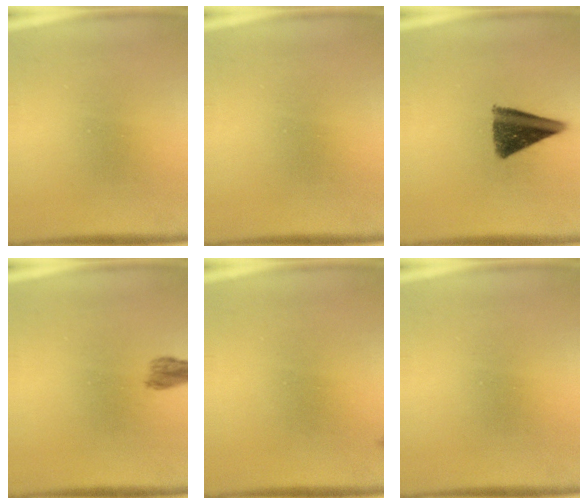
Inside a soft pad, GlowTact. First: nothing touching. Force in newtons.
{"total": 0.0}
{"total": 10.6}
{"total": 1.6}
{"total": 0.6}
{"total": 0.0}